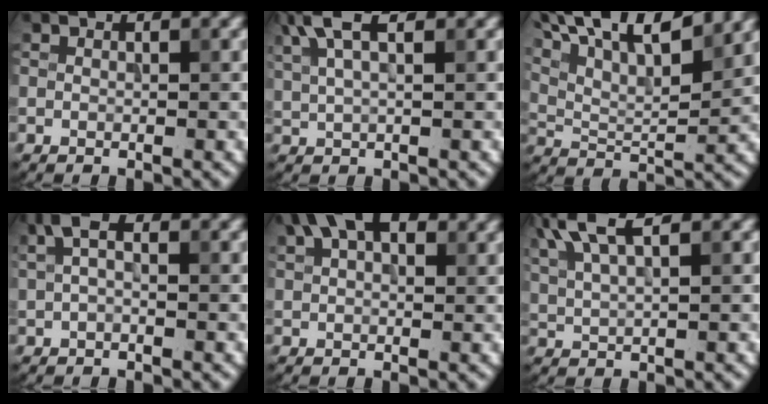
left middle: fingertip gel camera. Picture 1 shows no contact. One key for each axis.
{"total": 4.0, "fx": 2.4, "fy": 1.2, "fz": 3.0, "tx": -0.064, "ty": 0.010, "tz": 0.050}
{"total": 14.8, "fx": 10.1, "fy": 5.1, "fz": 9.6, "tx": -0.170, "ty": 0.037, "tz": 0.137}
{"total": 2.3, "fx": 0.7, "fy": 1.0, "fz": 1.9, "tx": -0.041, "ty": 0.008, "tz": 0.008}
{"total": 6.4, "fx": 3.6, "fy": 3.2, "fz": 4.3, "tx": -0.076, "ty": 0.019, "tz": 0.054}
{"total": 5.3, "fx": 3.2, "fy": 1.6, "fz": 3.9, "tx": -0.081, "ty": 0.017, "tz": 0.061}